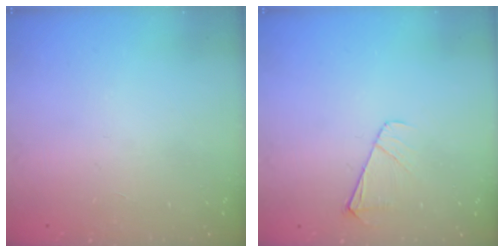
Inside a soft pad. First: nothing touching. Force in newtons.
{"total": 3.9, "press": 3.9, "slide": 0.5}